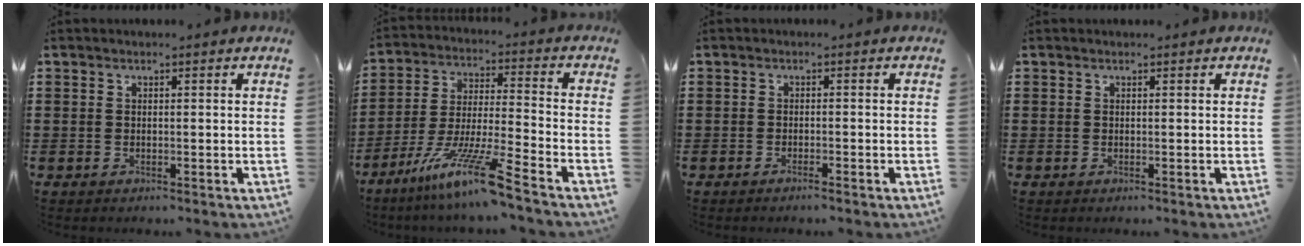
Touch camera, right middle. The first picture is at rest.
{"total": 11.8, "force": [-8.7, 0.1, 8.0], "torque": [-0.158, 0.001, -0.170]}
{"total": 0.8, "force": [-0.7, 0.0, 0.4], "torque": [-0.009, -0.002, -0.014]}
{"total": 0.8, "force": [-0.7, 0.3, 0.2], "torque": [-0.006, -0.001, -0.013]}